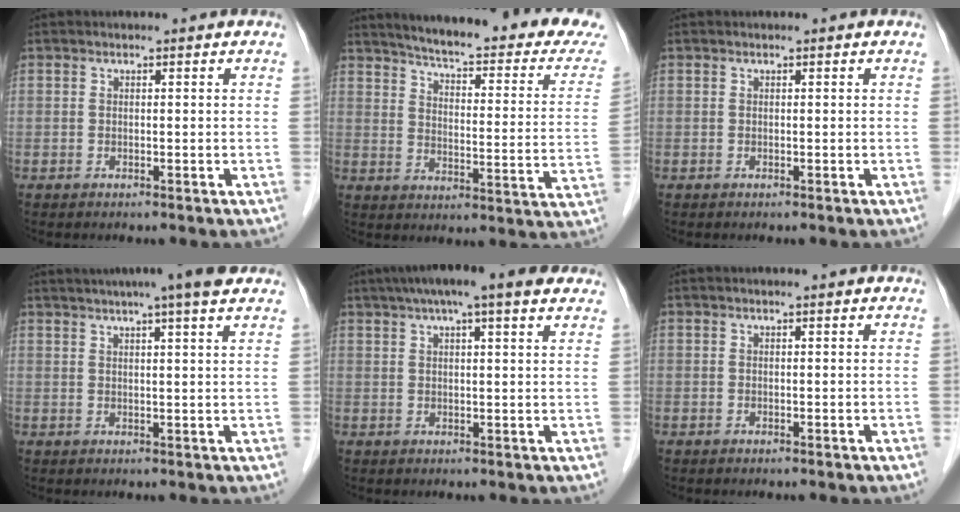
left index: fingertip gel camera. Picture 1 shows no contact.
{"total": 24.7, "force": [22.0, 2.6, 10.9], "torque": [-0.148, -0.062, 0.262]}
{"total": 0.0}
{"total": 10.7, "force": [8.6, -0.3, 6.4], "torque": [-0.098, 0.021, 0.101]}
{"total": 13.3, "force": [9.9, 1.9, 8.7], "torque": [-0.139, 0.046, 0.136]}
{"total": 0.6, "force": [0.5, 0.0, 0.3], "torque": [-0.007, 0.006, 0.008]}